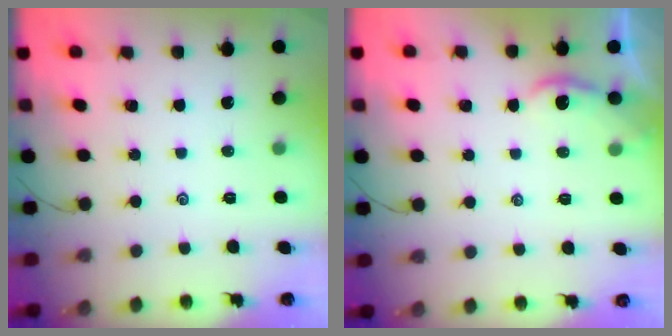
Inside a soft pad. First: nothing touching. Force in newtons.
{"total": 2.3, "press": 2.3, "slide": 0.2}